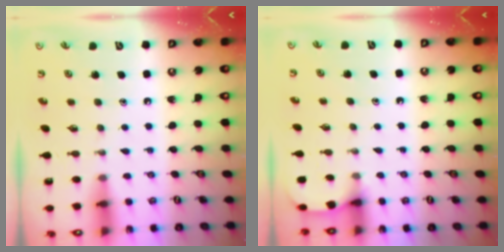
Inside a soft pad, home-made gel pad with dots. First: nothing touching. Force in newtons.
{"total": 2.6, "press": 2.6, "slide": 0.2}